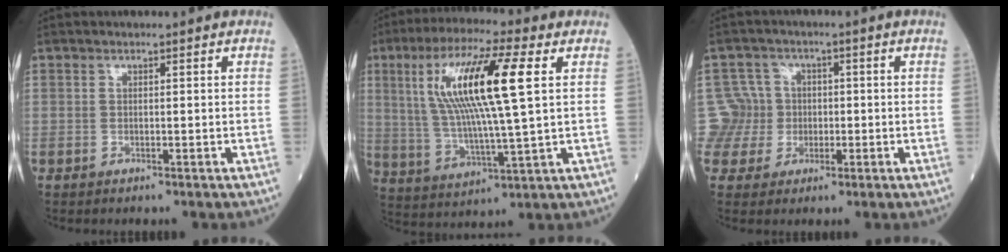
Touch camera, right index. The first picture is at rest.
{"total": 16.1, "force": [4.3, 1.2, 15.5], "torque": [-0.310, 0.013, 0.072]}
{"total": 6.2, "force": [0.0, 6.2, -0.2], "torque": [0.013, 0.021, 0.003]}